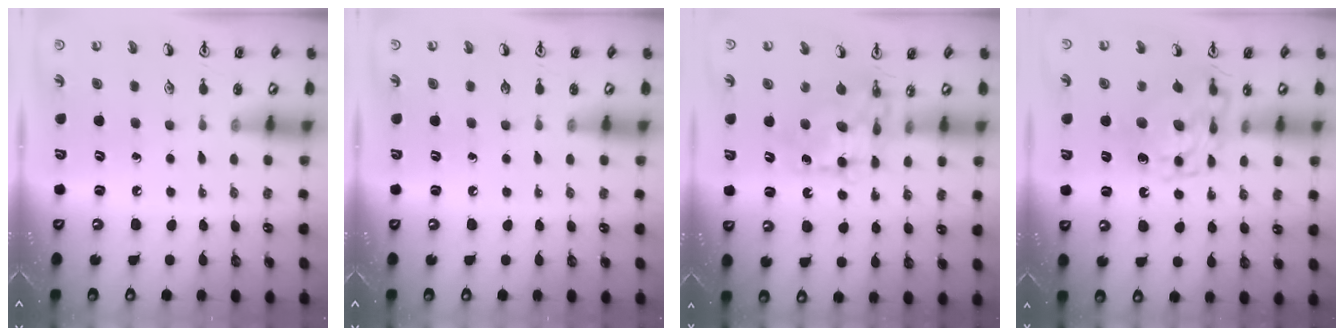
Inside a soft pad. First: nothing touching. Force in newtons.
{"total": 0.0}
{"total": 8.6, "press": 8.5, "slide": 0.7}
{"total": 11.5, "press": 11.4, "slide": 1.2}